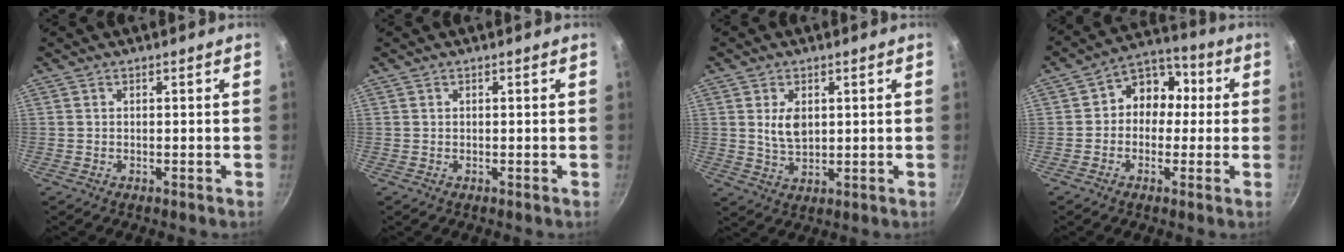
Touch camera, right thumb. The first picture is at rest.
{"total": 0.0}
{"total": 5.1, "force": [1.3, 3.1, 3.9], "torque": [-0.062, -0.014, 0.029]}
{"total": 9.3, "force": [0.3, 7.8, 5.0], "torque": [-0.020, 0.028, -0.019]}